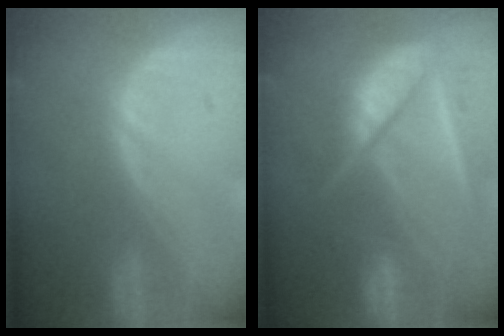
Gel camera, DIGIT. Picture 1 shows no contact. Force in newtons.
{"total": 9.9, "press": 8.3, "slide": 5.4}